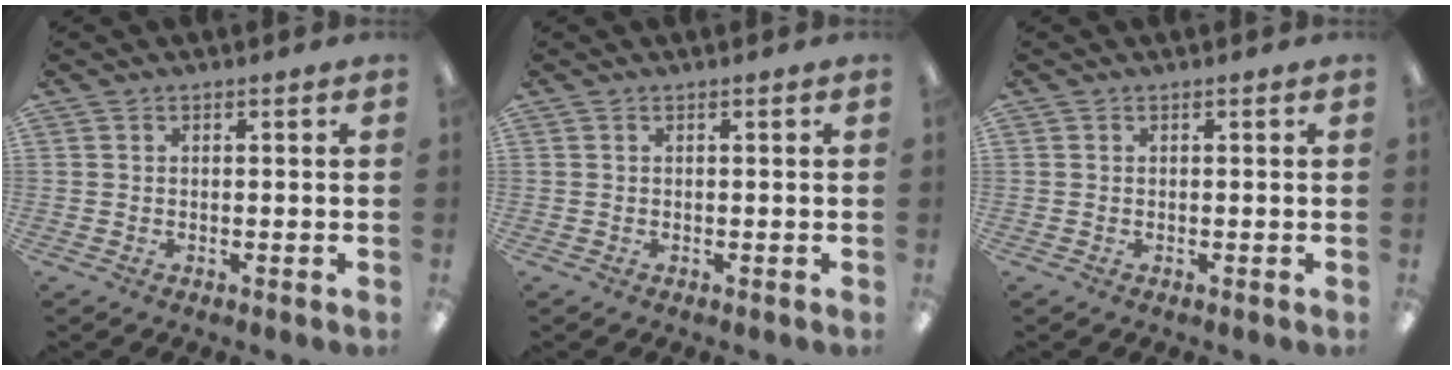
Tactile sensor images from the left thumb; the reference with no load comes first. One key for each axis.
{"total": 0.0}
{"total": 0.0}